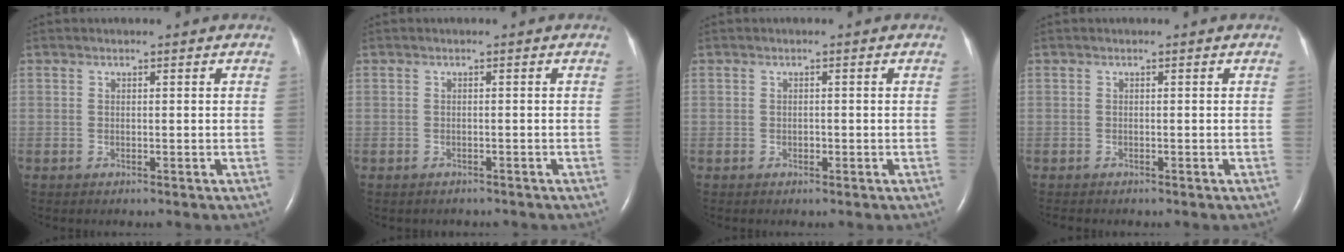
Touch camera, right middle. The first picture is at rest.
{"total": 1.7, "force": [-1.5, 0.7, 0.2], "torque": [-0.013, -0.001, -0.017]}
{"total": 0.5, "force": [-0.2, 0.4, 0.3], "torque": [-0.006, 0.002, -0.004]}
{"total": 0.9, "force": [-0.8, 0.2, 0.3], "torque": [-0.008, -0.002, -0.010]}